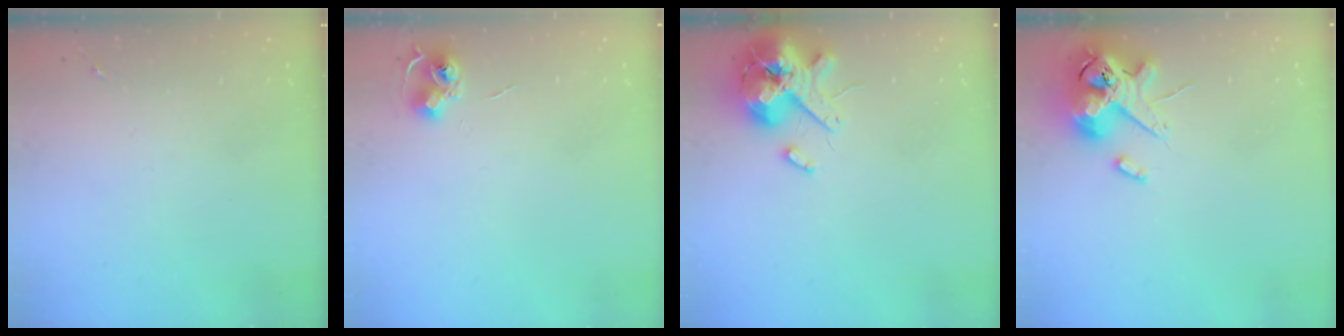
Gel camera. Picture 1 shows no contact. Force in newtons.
{"total": 6.8, "press": 6.8, "slide": 0.7}
{"total": 13.6, "press": 13.5, "slide": 2.2}
{"total": 14.5, "press": 14.3, "slide": 2.4}